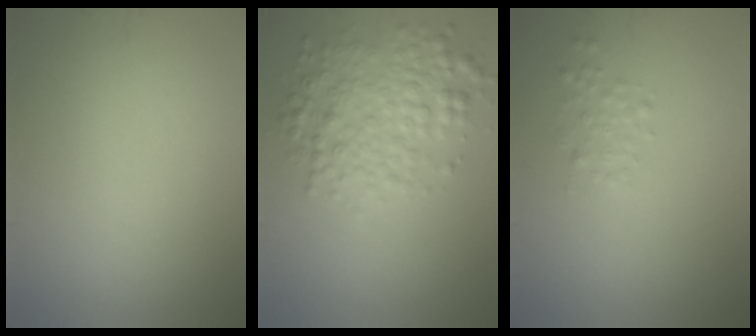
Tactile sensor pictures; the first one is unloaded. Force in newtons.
{"total": 4.4, "press": 4.4, "slide": 0.1}
{"total": 1.1, "press": 1.1, "slide": 0.0}